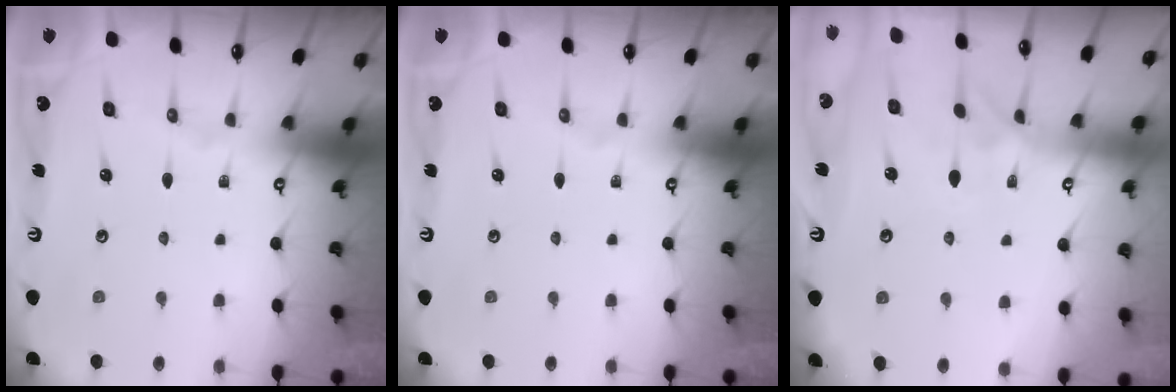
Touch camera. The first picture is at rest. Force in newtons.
{"total": 0.0}
{"total": 1.7, "press": 1.4, "slide": 1.0}